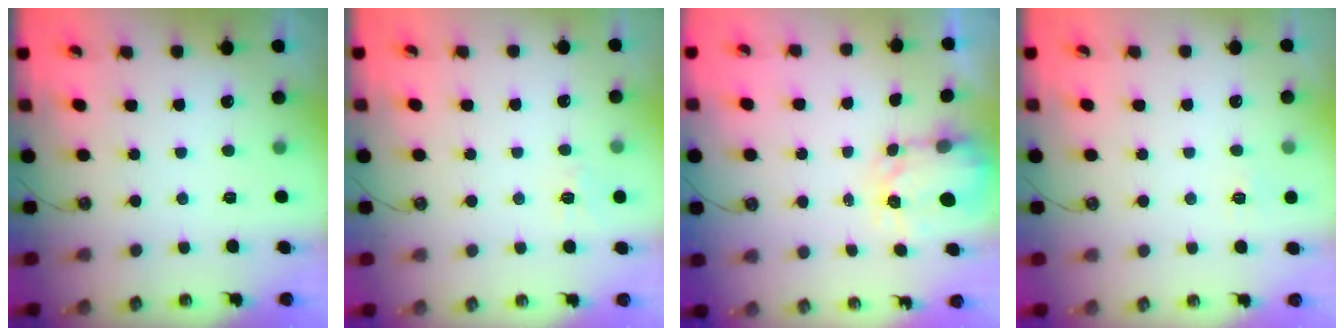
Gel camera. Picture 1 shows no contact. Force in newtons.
{"total": 7.0, "press": 7.0, "slide": 0.5}
{"total": 3.6, "press": 3.5, "slide": 0.5}
{"total": 5.1, "press": 5.1, "slide": 0.4}